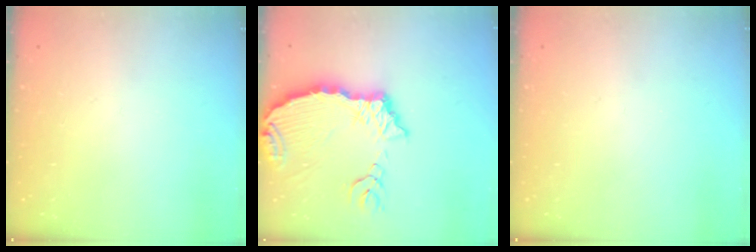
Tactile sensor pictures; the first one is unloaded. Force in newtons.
{"total": 12.4, "press": 12.3, "slide": 1.5}
{"total": 0.0}